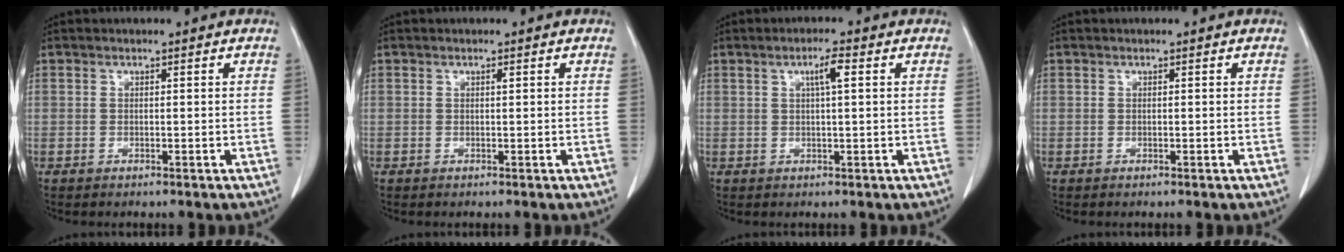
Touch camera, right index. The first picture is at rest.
{"total": 0.0}
{"total": 3.0, "force": [1.0, 0.2, 2.8], "torque": [-0.049, 0.004, 0.016]}
{"total": 0.0}